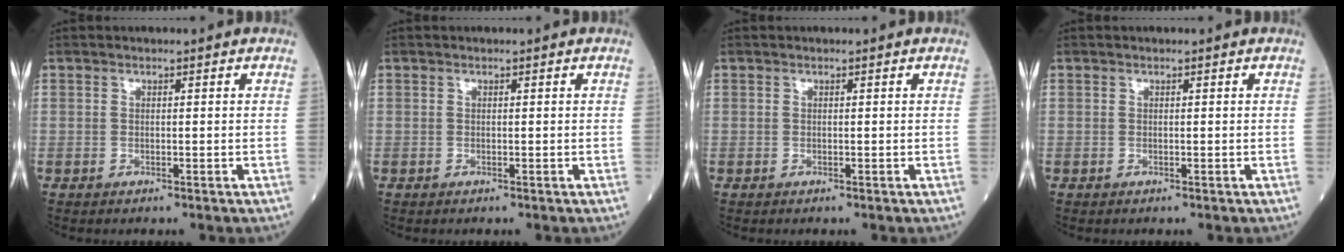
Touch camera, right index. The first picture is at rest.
{"total": 0.0}
{"total": 0.0}
{"total": 0.0}